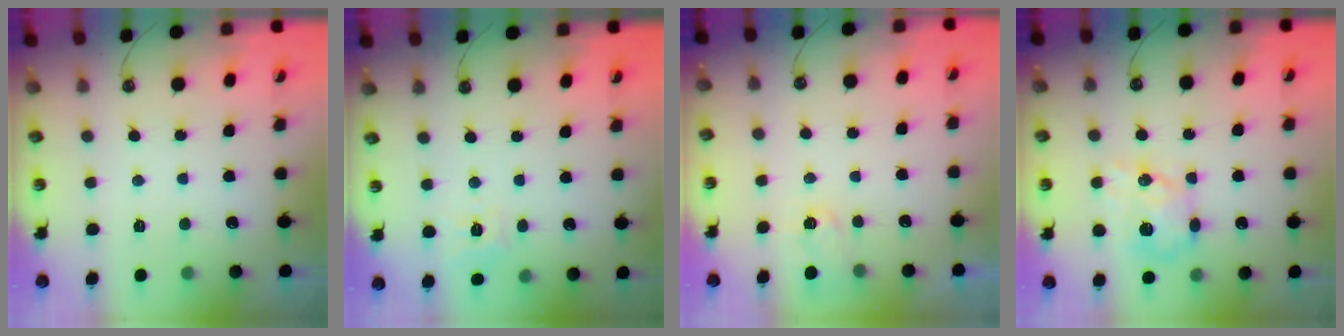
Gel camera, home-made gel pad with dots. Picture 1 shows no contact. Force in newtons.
{"total": 7.7, "press": 7.6, "slide": 0.8}
{"total": 2.9, "press": 2.9, "slide": 0.4}
{"total": 11.8, "press": 11.7, "slide": 0.7}